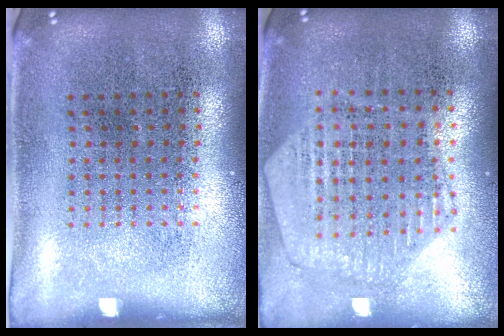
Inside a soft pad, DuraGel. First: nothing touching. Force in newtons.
{"total": 1.2, "press": 1.2, "slide": 0.1}